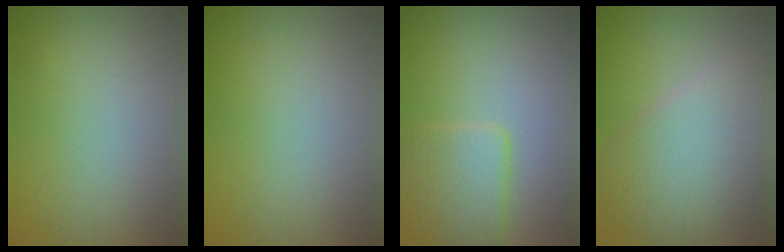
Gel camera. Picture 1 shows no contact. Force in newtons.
{"total": 0.0}
{"total": 4.1, "press": 4.1, "slide": 0.0}
{"total": 8.1, "press": 8.1, "slide": 0.3}